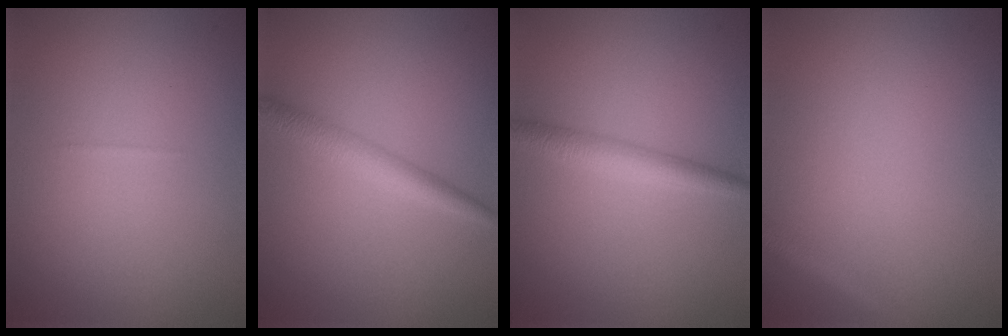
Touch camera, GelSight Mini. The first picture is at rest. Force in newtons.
{"total": 2.5, "press": 2.5, "slide": 0.1}
{"total": 2.7, "press": 2.7, "slide": 0.0}
{"total": 1.5, "press": 1.5, "slide": 0.1}